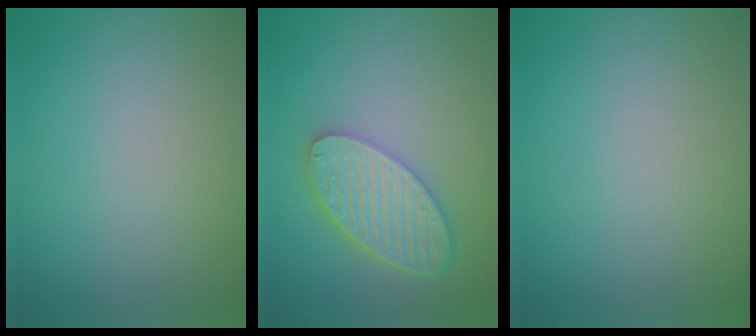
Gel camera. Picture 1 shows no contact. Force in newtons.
{"total": 6.1, "press": 4.7, "slide": 3.9}
{"total": 0.0}